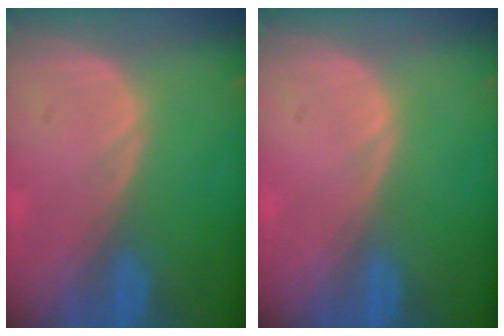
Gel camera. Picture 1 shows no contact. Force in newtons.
{"total": 0.0}